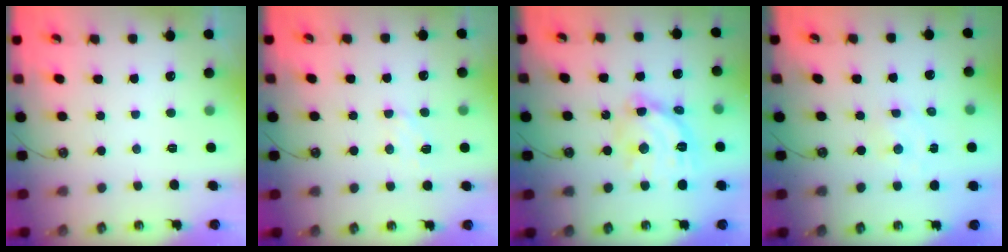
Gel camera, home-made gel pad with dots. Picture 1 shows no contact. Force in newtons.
{"total": 7.1, "press": 7.0, "slide": 0.6}
{"total": 15.1, "press": 15.1, "slide": 1.3}
{"total": 1.8, "press": 1.7, "slide": 0.3}